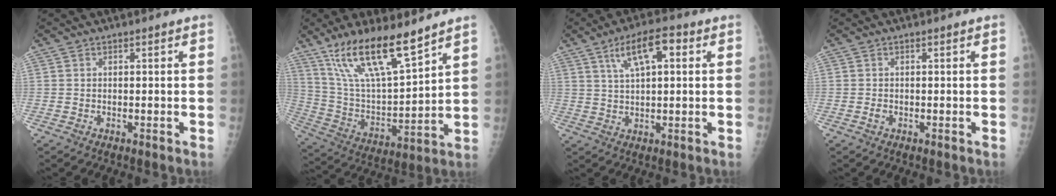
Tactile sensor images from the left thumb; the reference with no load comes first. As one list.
[{"total": 17.8, "force": [12.6, 4.1, 11.9], "torque": [-0.197, -0.060, 0.247]}, {"total": 9.1, "force": [3.5, 3.4, 7.6], "torque": [-0.125, 0.006, 0.061]}, {"total": 0.7, "force": [-0.3, 0.5, 0.4], "torque": [-0.005, 0.002, -0.005]}]